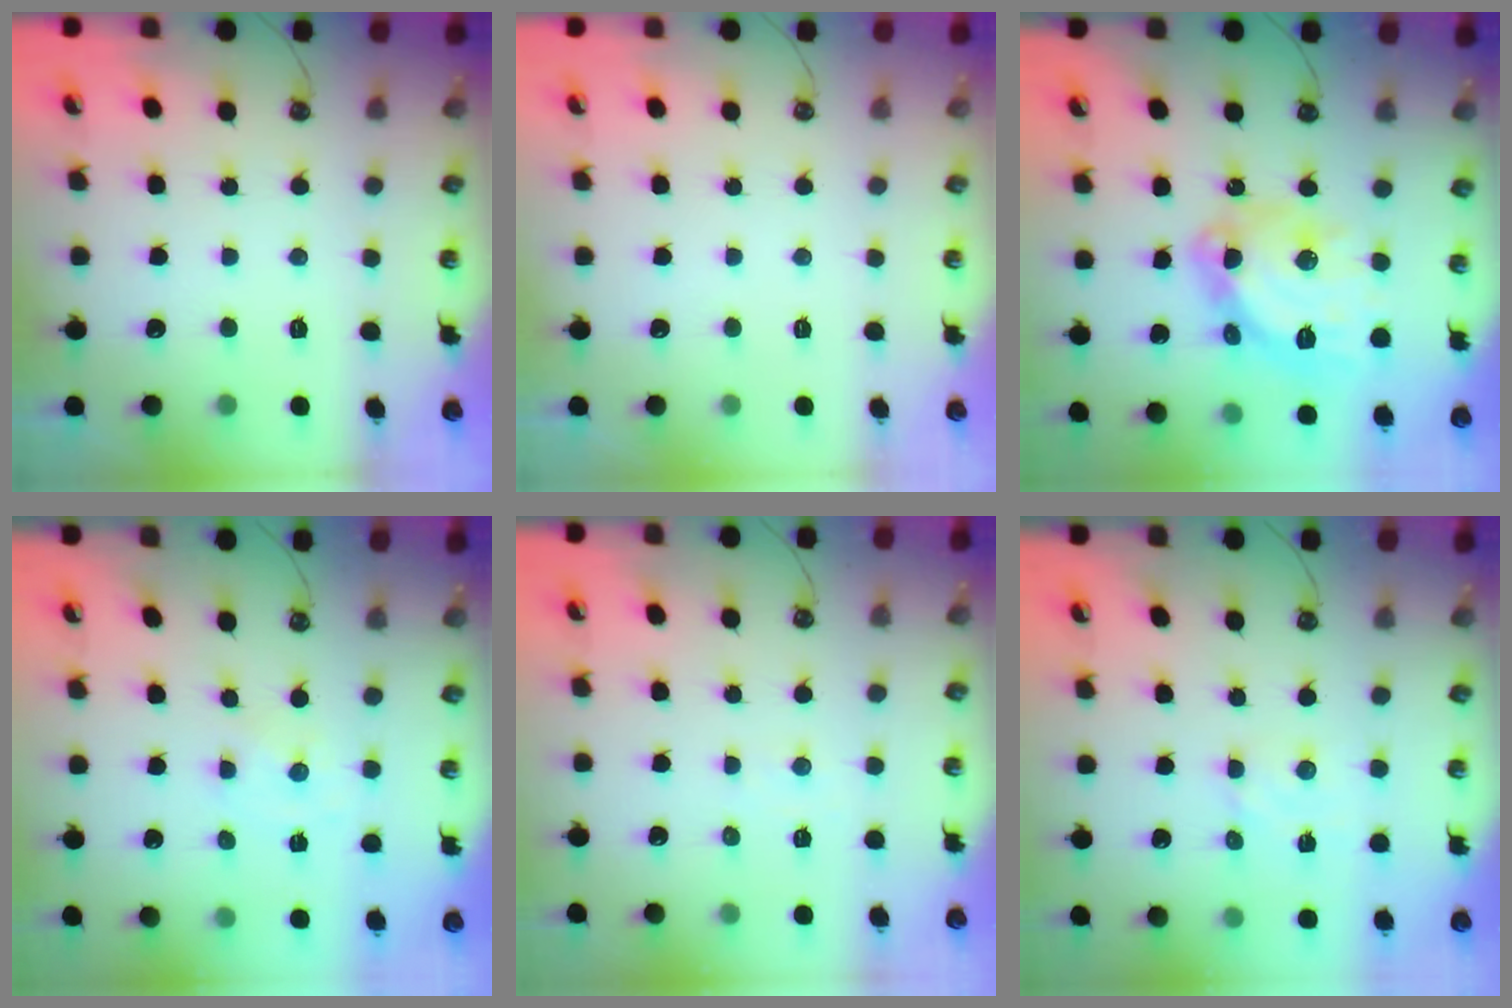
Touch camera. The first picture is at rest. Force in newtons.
{"total": 0.0}
{"total": 17.2, "press": 17.1, "slide": 1.7}
{"total": 0.0}
{"total": 4.0, "press": 4.0, "slide": 0.5}
{"total": 2.5, "press": 2.5, "slide": 0.4}